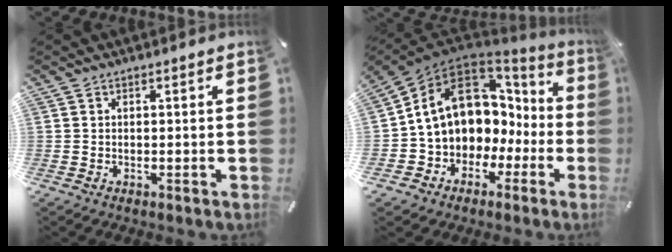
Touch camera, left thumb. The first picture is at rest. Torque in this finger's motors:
{"motor_torque": [0.11, 1.96, 1.67, 1.10, 0.26]}